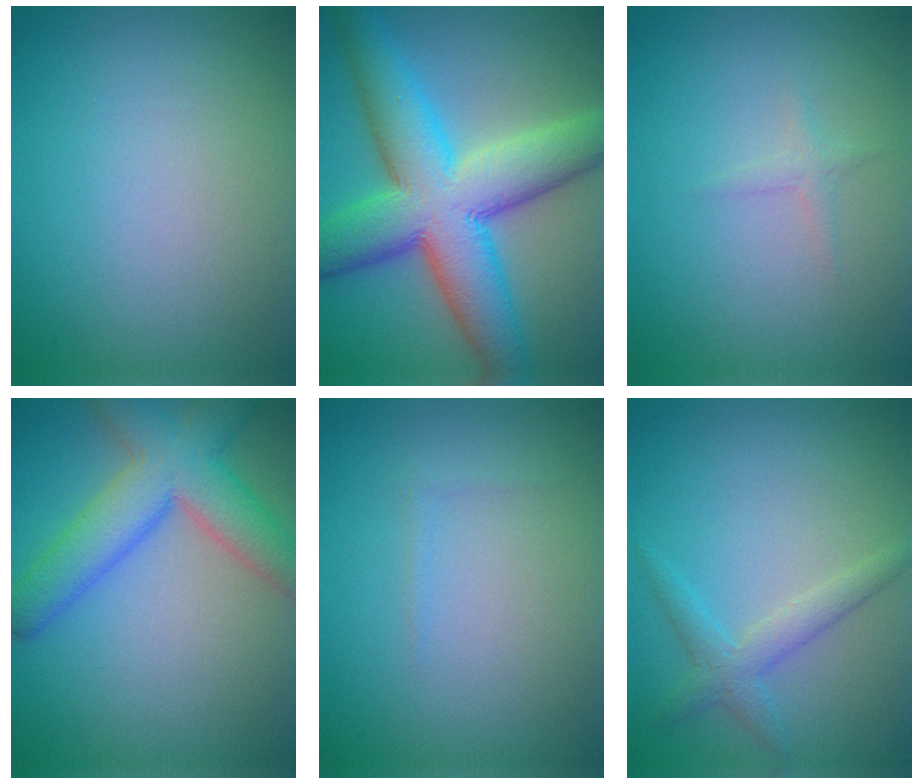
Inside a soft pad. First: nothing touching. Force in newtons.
{"total": 12.0, "press": 12.0, "slide": 0.4}
{"total": 0.8, "press": 0.8, "slide": 0.1}
{"total": 7.3, "press": 7.3, "slide": 0.4}
{"total": 0.5, "press": 0.5, "slide": 0.1}
{"total": 2.3, "press": 2.3, "slide": 0.2}